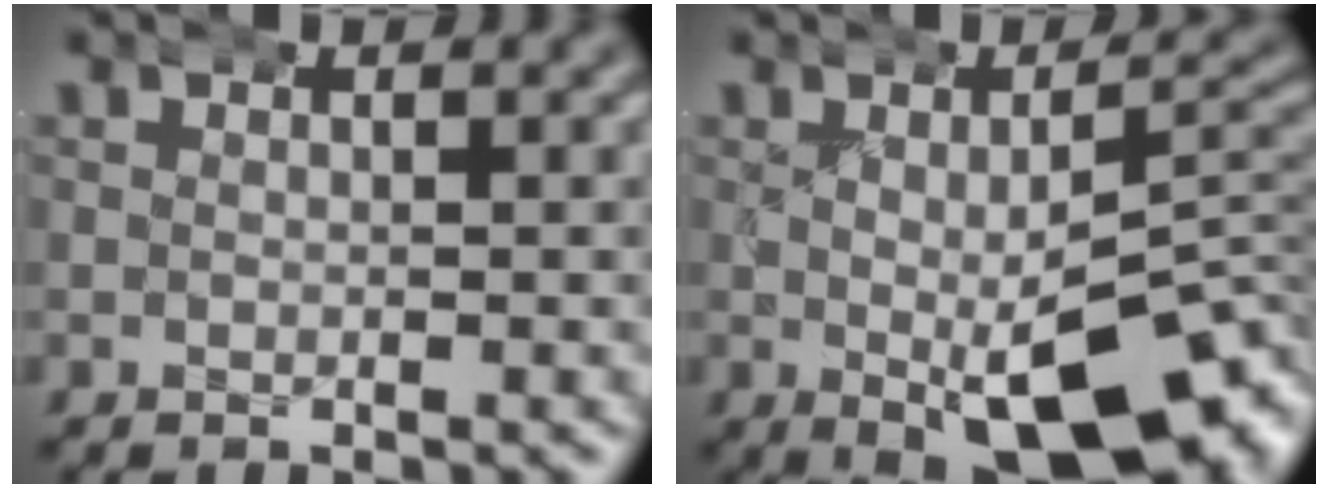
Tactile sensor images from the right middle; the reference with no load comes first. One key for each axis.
{"total": 11.3, "fx": -3.8, "fy": 5.1, "fz": 9.3, "tx": -0.122, "ty": -0.034, "tz": -0.038}